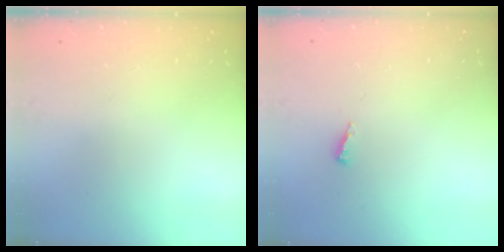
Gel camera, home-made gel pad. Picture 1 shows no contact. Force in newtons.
{"total": 2.5, "press": 2.5, "slide": 0.2}